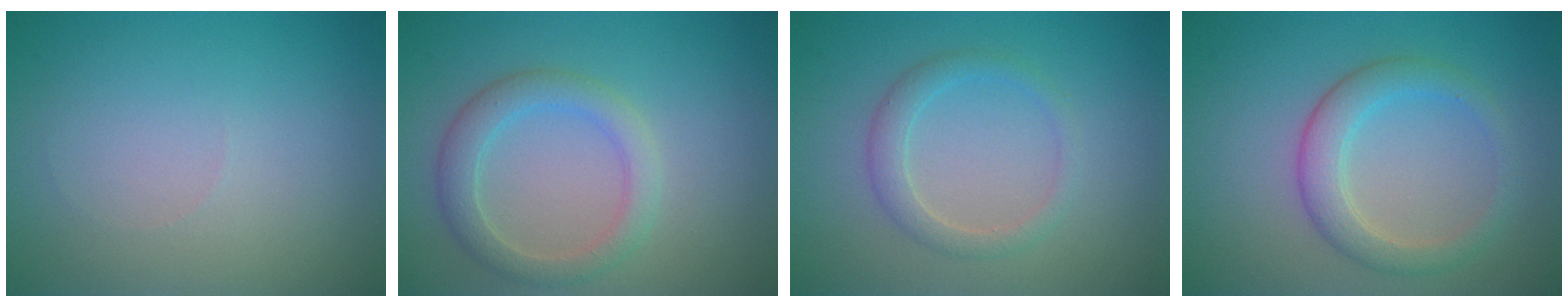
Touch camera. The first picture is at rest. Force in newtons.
{"total": 3.1, "press": 3.1, "slide": 0.0}
{"total": 2.2, "press": 2.2, "slide": 0.2}
{"total": 3.3, "press": 3.3, "slide": 0.1}